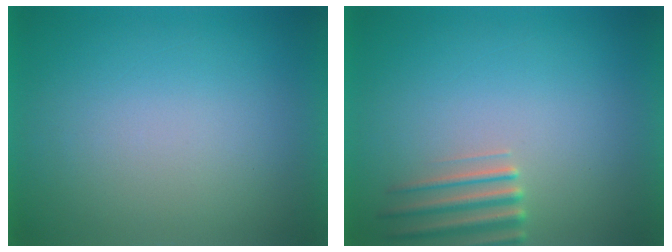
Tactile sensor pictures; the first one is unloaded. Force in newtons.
{"total": 2.9}